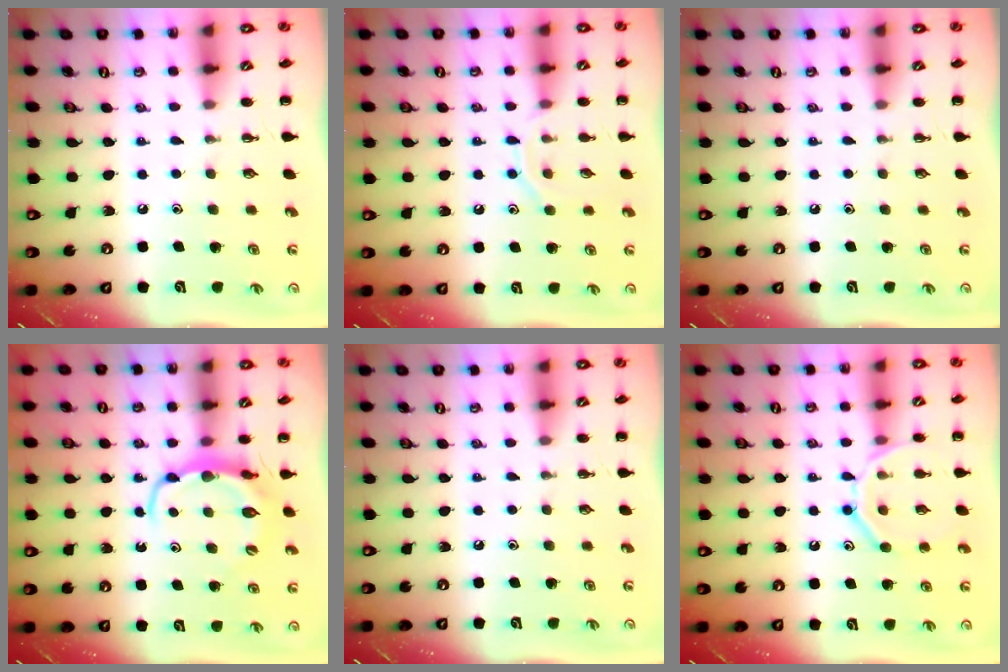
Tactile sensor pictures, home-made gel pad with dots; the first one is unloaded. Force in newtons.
{"total": 7.5, "press": 7.5, "slide": 1.0}
{"total": 0.0}
{"total": 6.2, "press": 6.1, "slide": 0.9}
{"total": 0.0}
{"total": 12.6, "press": 12.6, "slide": 1.2}